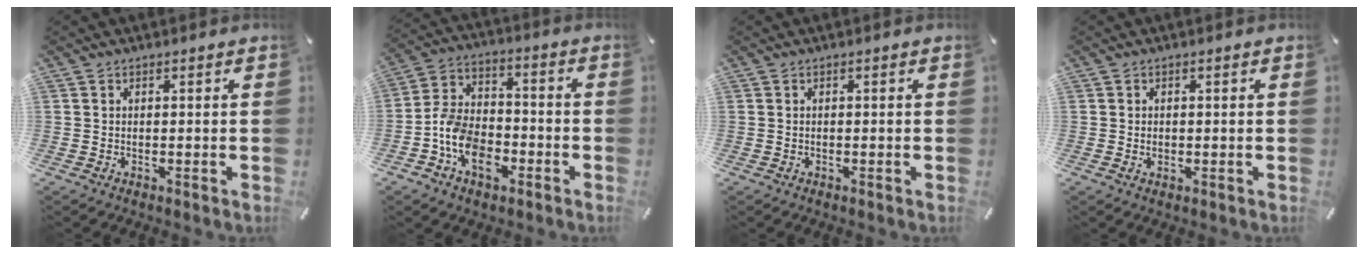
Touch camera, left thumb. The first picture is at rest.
{"total": 10.9, "force": [-4.8, 7.9, 5.8], "torque": [-0.129, 0.027, -0.088]}
{"total": 0.0}
{"total": 1.1, "force": [-0.1, 0.9, 0.6], "torque": [-0.014, 0.004, -0.003]}